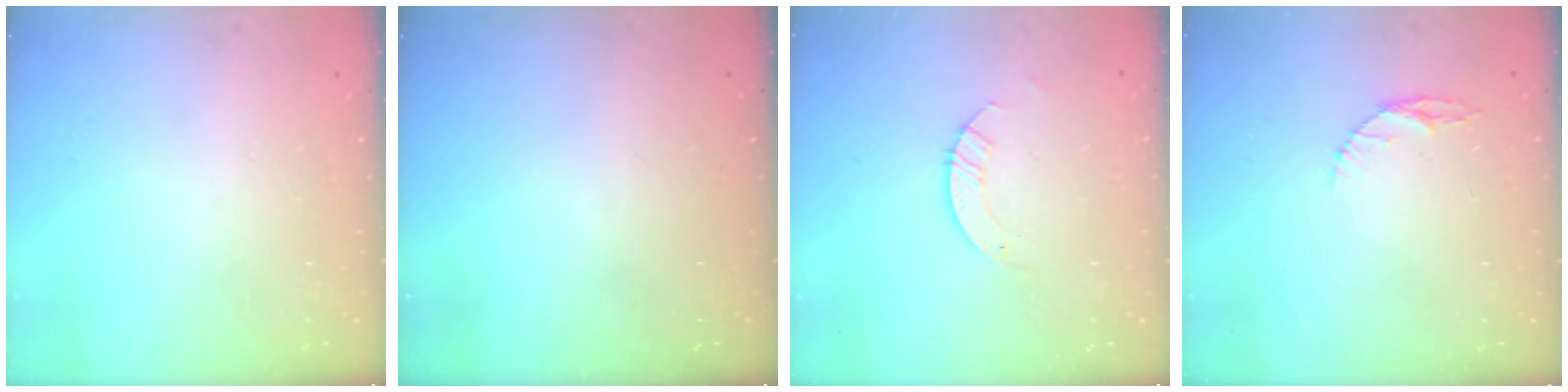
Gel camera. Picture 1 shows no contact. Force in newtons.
{"total": 0.0}
{"total": 3.2, "press": 3.2, "slide": 0.3}
{"total": 4.7, "press": 4.7, "slide": 0.6}